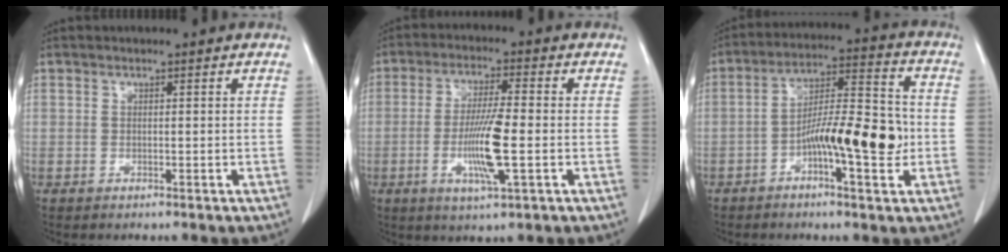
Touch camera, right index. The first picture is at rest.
{"total": 8.9, "force": [-2.0, 0.5, 8.7], "torque": [-0.165, -0.010, -0.039]}
{"total": 12.7, "force": [-3.0, 2.8, 12.0], "torque": [-0.202, 0.019, -0.046]}